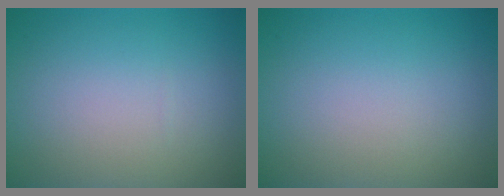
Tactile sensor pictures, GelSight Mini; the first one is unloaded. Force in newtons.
{"total": 0.0}